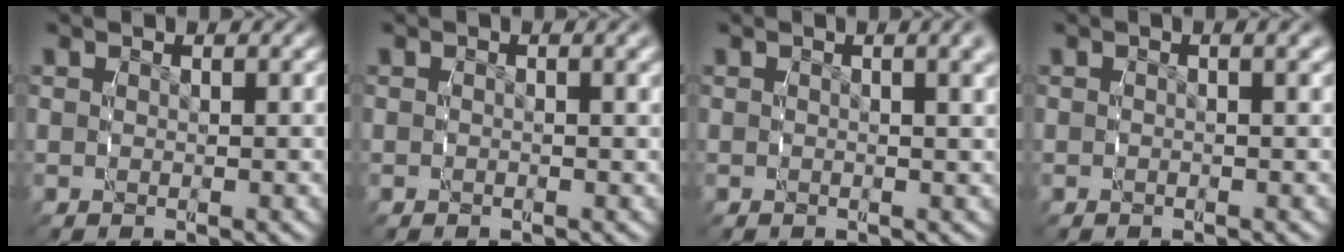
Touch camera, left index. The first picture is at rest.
{"total": 0.5, "force": [-0.3, -0.3, 0.3], "torque": [-0.004, 0.000, -0.006]}
{"total": 2.1, "force": [1.0, 0.1, 1.8], "torque": [-0.018, 0.007, 0.010]}
{"total": 0.7, "force": [-0.2, -0.3, 0.6], "torque": [-0.006, 0.001, -0.005]}